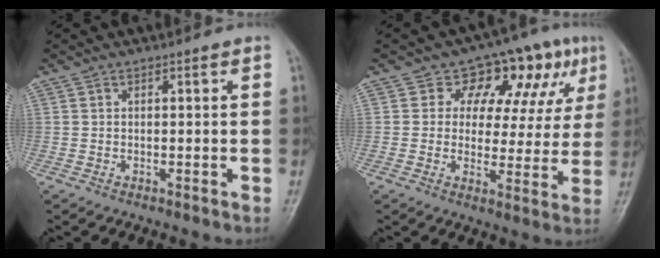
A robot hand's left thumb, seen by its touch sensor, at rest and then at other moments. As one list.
[{"total": 13.5, "force": [6.6, 8.6, 8.1], "torque": [-0.041, -0.009, 0.085]}]